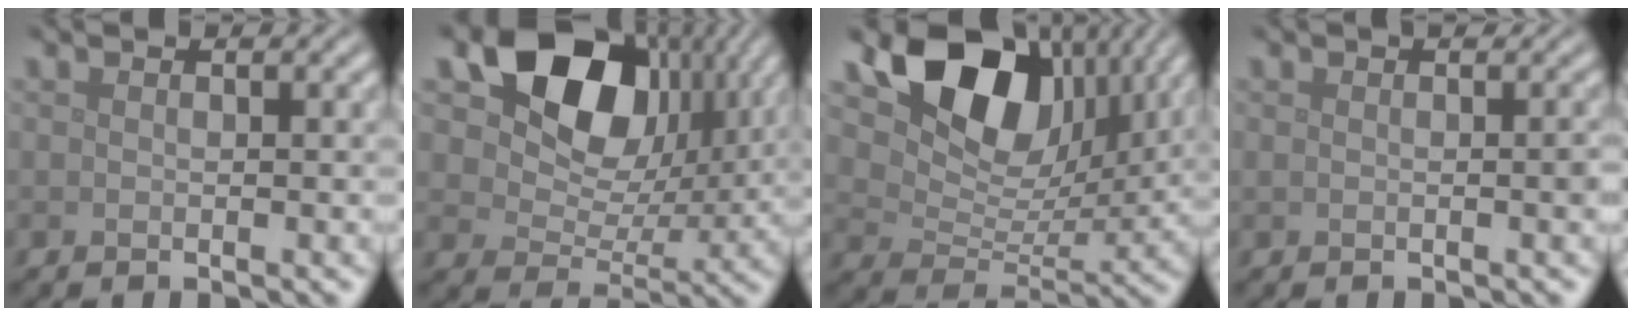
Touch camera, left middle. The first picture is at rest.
{"total": 12.1, "force": [5.3, 8.3, 7.1], "torque": [-0.117, 0.000, 0.093]}
{"total": 10.7, "force": [5.7, 6.8, 6.0], "torque": [-0.111, -0.003, 0.102]}
{"total": 1.1, "force": [0.2, 0.2, 1.0], "torque": [-0.013, 0.002, 0.001]}